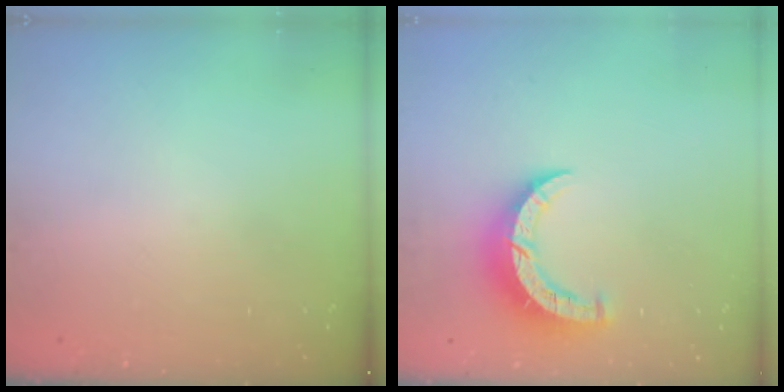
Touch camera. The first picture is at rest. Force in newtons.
{"total": 7.9, "press": 7.8, "slide": 0.6}